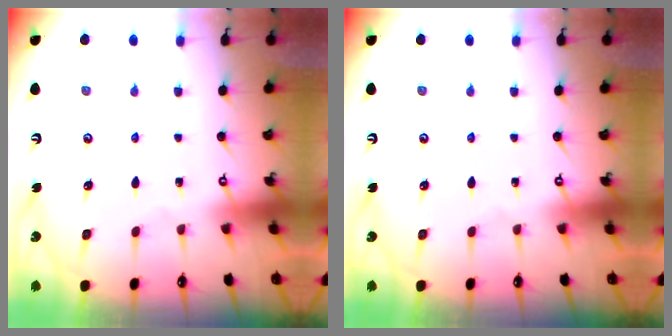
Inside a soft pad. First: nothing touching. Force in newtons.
{"total": 0.0}